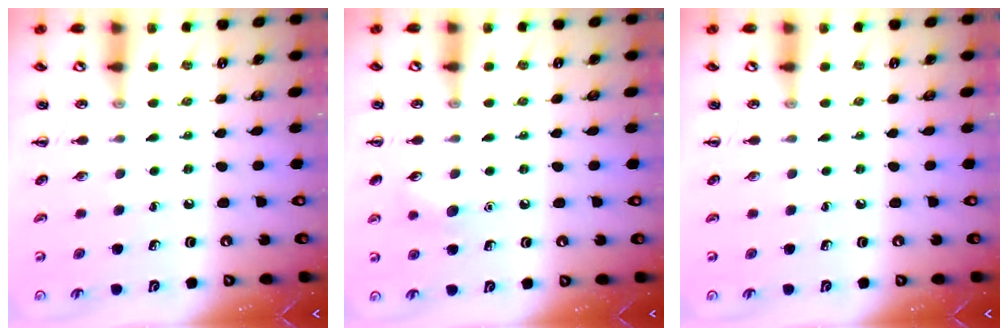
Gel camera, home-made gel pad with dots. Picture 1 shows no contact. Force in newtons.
{"total": 6.0, "press": 5.8, "slide": 1.5}
{"total": 0.0}